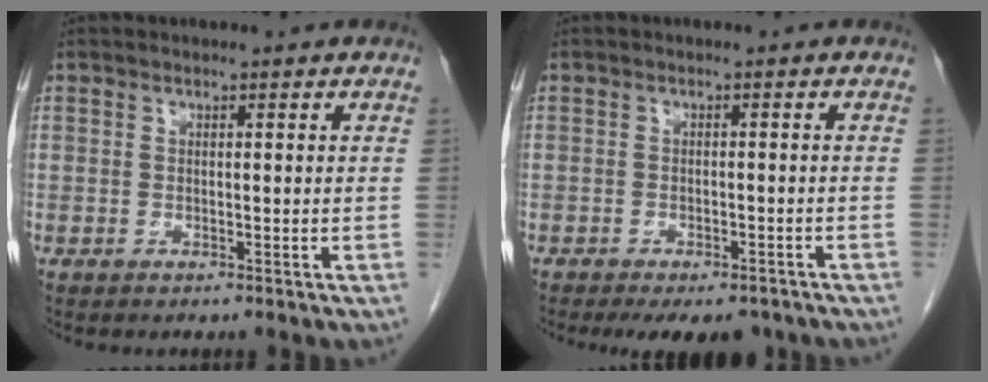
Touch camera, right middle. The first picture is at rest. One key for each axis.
{"total": 8.8, "fx": -7.1, "fy": 3.5, "fz": 4.0, "tx": -0.048, "ty": -0.006, "tz": -0.086}